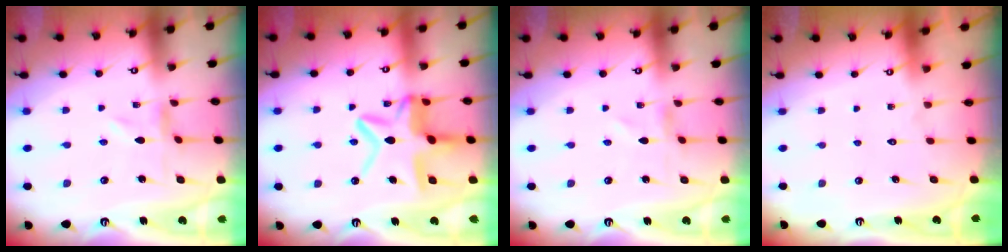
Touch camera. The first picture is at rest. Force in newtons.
{"total": 15.0, "press": 15.0, "slide": 1.3}
{"total": 0.8, "press": 0.8, "slide": 0.1}
{"total": 1.5, "press": 1.5, "slide": 0.1}